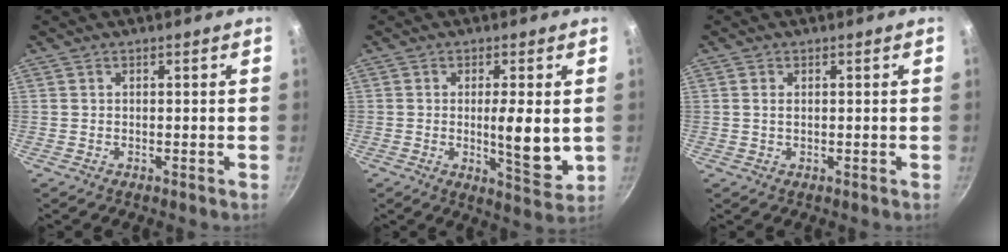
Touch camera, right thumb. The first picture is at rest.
{"total": 8.8, "force": [0.0, 2.1, 8.5], "torque": [-0.129, -0.022, 0.003]}
{"total": 1.2, "force": [0.2, 0.7, 0.9], "torque": [-0.017, 0.001, 0.003]}